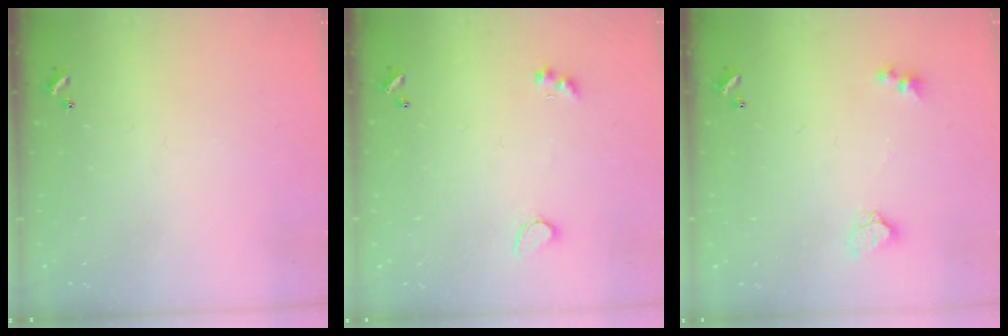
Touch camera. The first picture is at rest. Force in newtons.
{"total": 3.1, "press": 2.9, "slide": 1.0}
{"total": 3.8, "press": 3.7, "slide": 0.2}